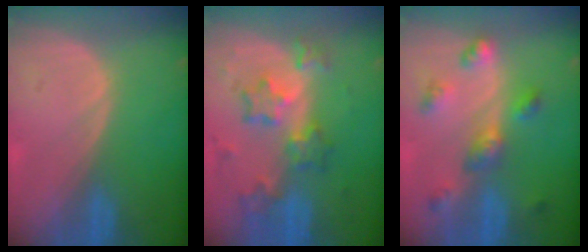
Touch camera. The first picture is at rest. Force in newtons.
{"total": 8.5, "press": 7.4, "slide": 4.1}
{"total": 6.4, "press": 5.7, "slide": 2.8}